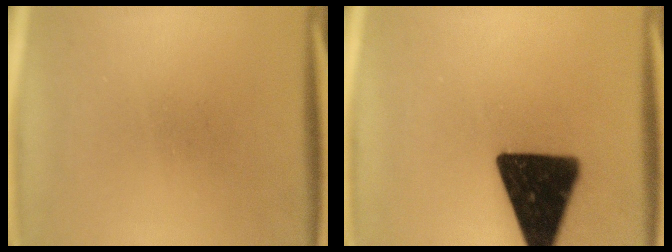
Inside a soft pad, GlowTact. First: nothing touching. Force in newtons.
{"total": 19.5}